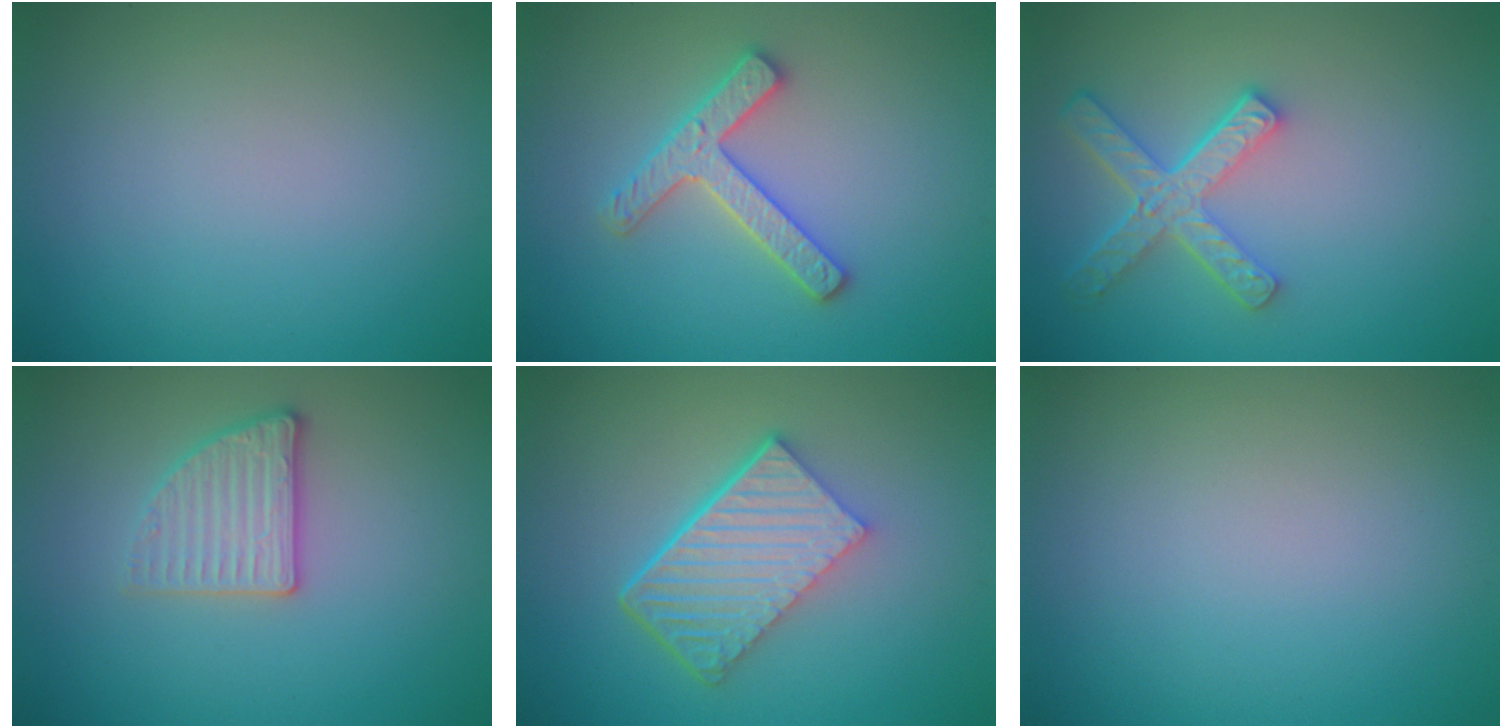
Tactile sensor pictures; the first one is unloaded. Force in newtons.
{"total": 2.8, "press": 2.8, "slide": 0.6}
{"total": 4.5, "press": 3.5, "slide": 2.8}
{"total": 2.7, "press": 2.6, "slide": 0.8}
{"total": 6.2, "press": 4.2, "slide": 4.6}
{"total": 0.0}